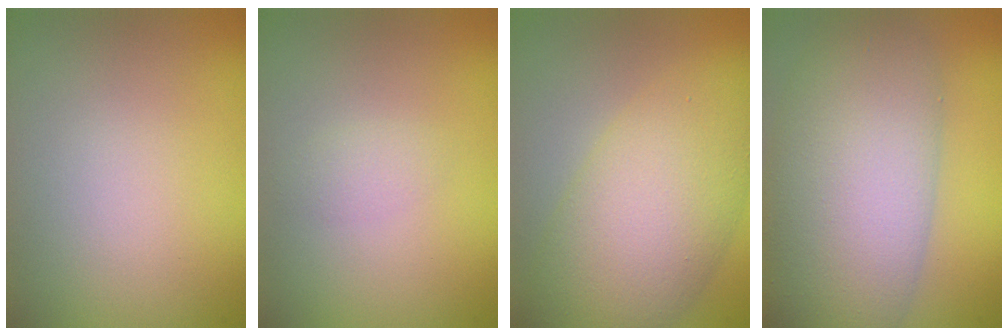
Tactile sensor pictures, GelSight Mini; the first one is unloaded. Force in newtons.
{"total": 1.0, "press": 1.0, "slide": 0.1}
{"total": 8.7, "press": 8.7, "slide": 0.4}
{"total": 11.7, "press": 11.7, "slide": 0.3}